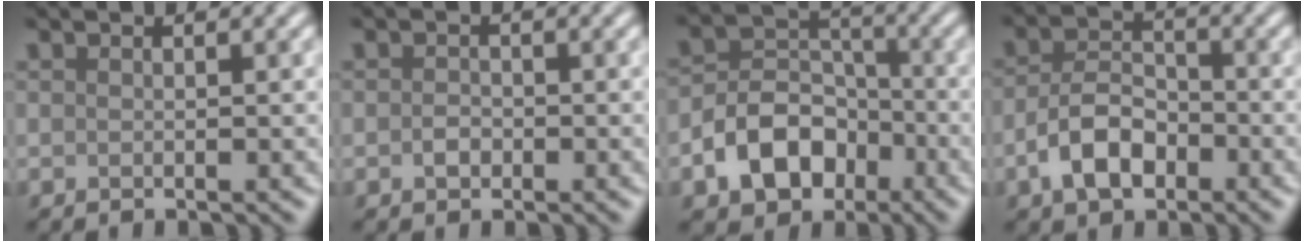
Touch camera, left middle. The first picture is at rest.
{"total": 1.2, "force": [-0.4, 0.9, 0.6], "torque": [-0.014, 0.000, -0.010]}
{"total": 6.6, "force": [-3.0, 4.7, 3.6], "torque": [-0.057, 0.001, -0.060]}
{"total": 4.8, "force": [-2.2, 2.9, 3.2], "torque": [-0.060, 0.006, -0.045]}